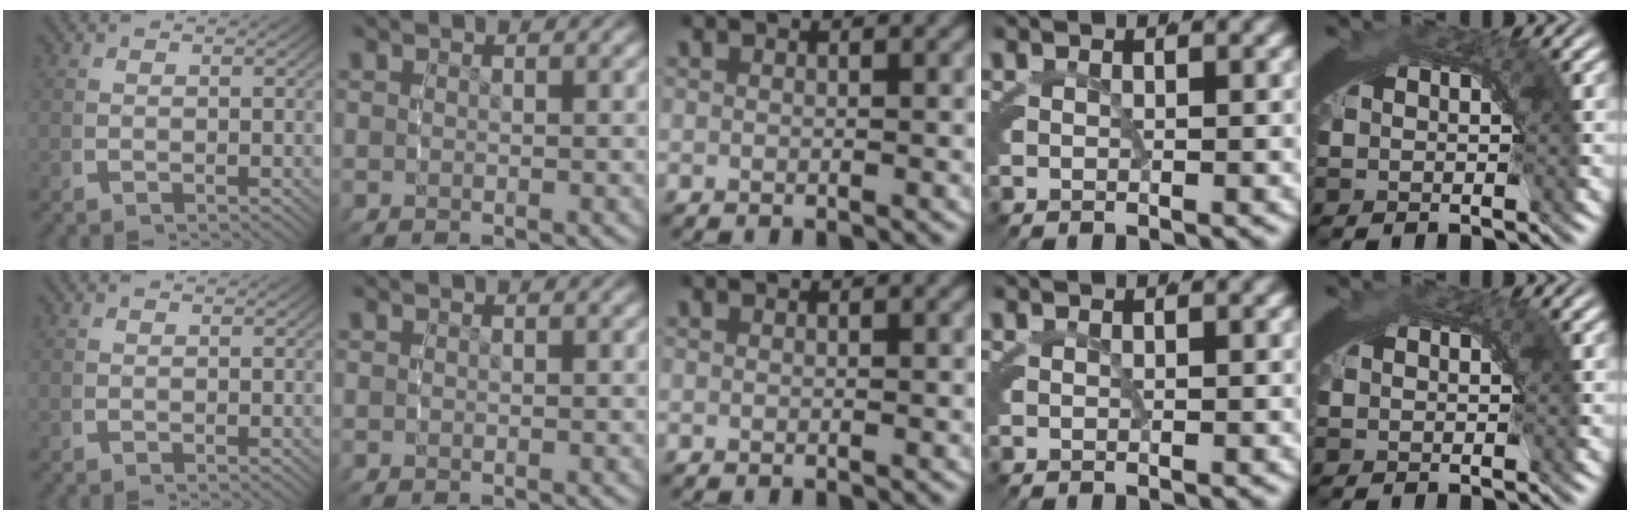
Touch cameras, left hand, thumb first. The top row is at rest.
{}